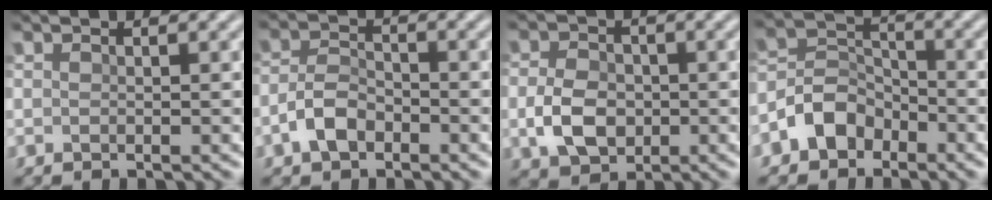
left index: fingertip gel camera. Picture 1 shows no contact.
{"total": 3.2, "force": [-1.8, 1.9, 1.9], "torque": [-0.038, 0.006, -0.043]}
{"total": 4.5, "force": [-0.8, 3.4, 2.8], "torque": [-0.058, -0.003, -0.019]}
{"total": 4.1, "force": [-2.6, 2.9, 1.5], "torque": [-0.025, 0.007, -0.059]}